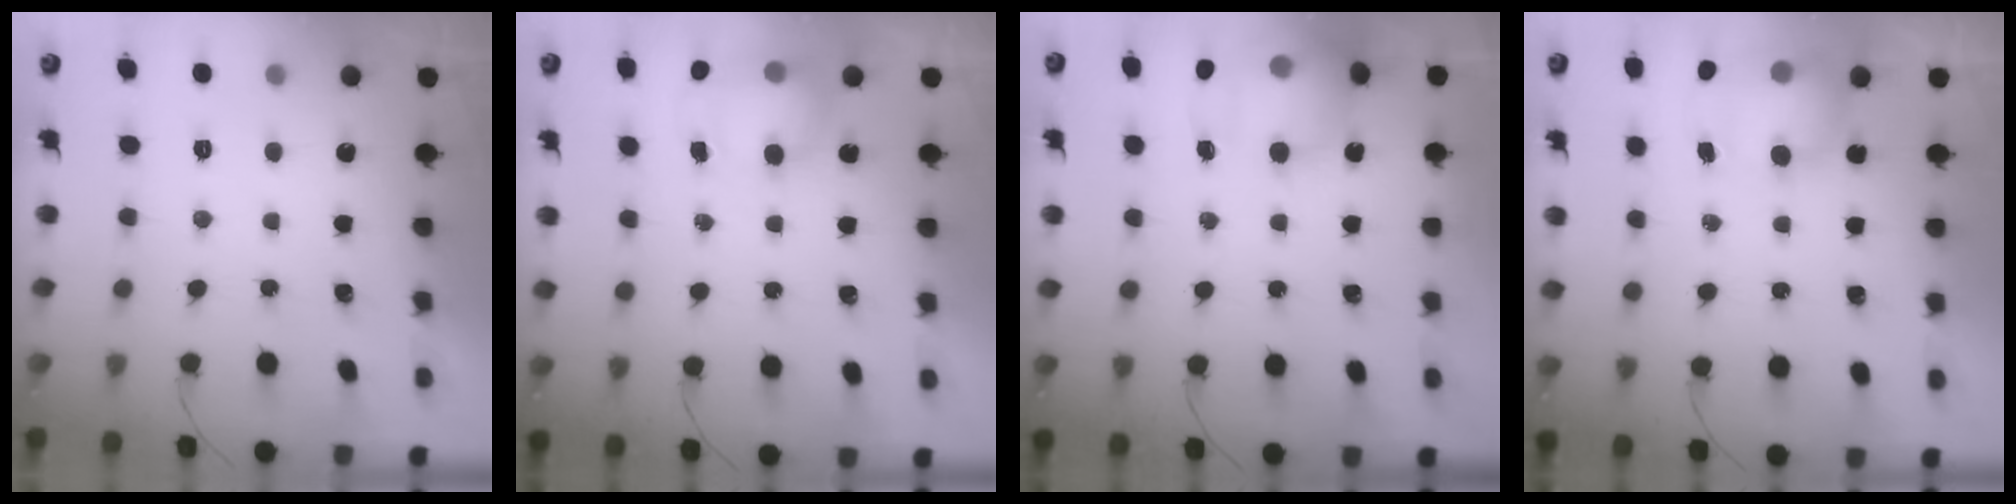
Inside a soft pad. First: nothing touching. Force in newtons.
{"total": 7.1, "press": 7.0, "slide": 1.3}
{"total": 17.1, "press": 16.9, "slide": 2.9}
{"total": 12.3, "press": 9.3, "slide": 8.1}